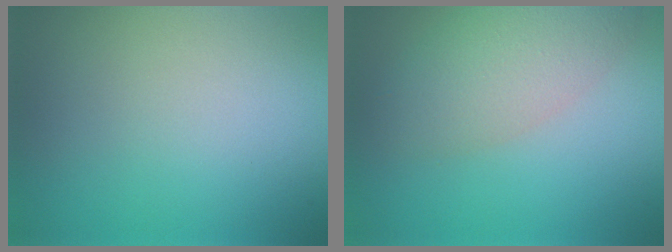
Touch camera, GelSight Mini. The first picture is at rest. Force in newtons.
{"total": 4.4, "press": 4.4, "slide": 0.2}